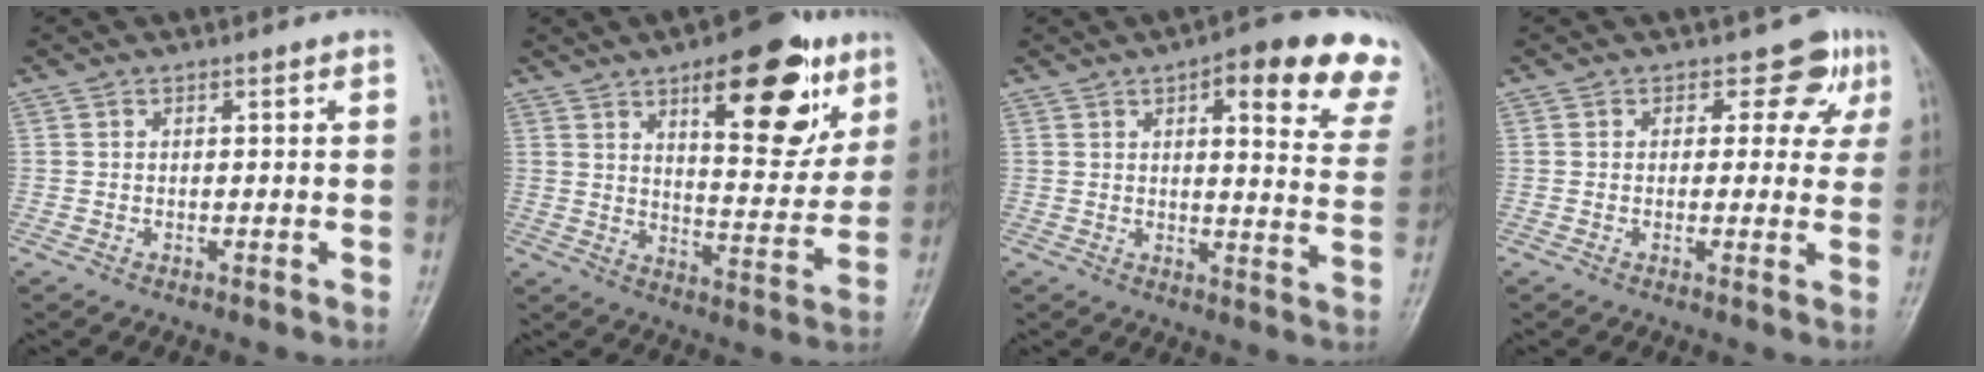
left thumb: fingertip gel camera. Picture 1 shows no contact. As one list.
[{"total": 19.3, "force": [9.8, 7.8, 14.8], "torque": [-0.156, -0.042, 0.142]}, {"total": 17.8, "force": [10.8, 5.5, 13.1], "torque": [-0.123, -0.034, 0.111]}, {"total": 5.2, "force": [2.6, 4.0, 2.1], "torque": [0.015, -0.005, 0.021]}]